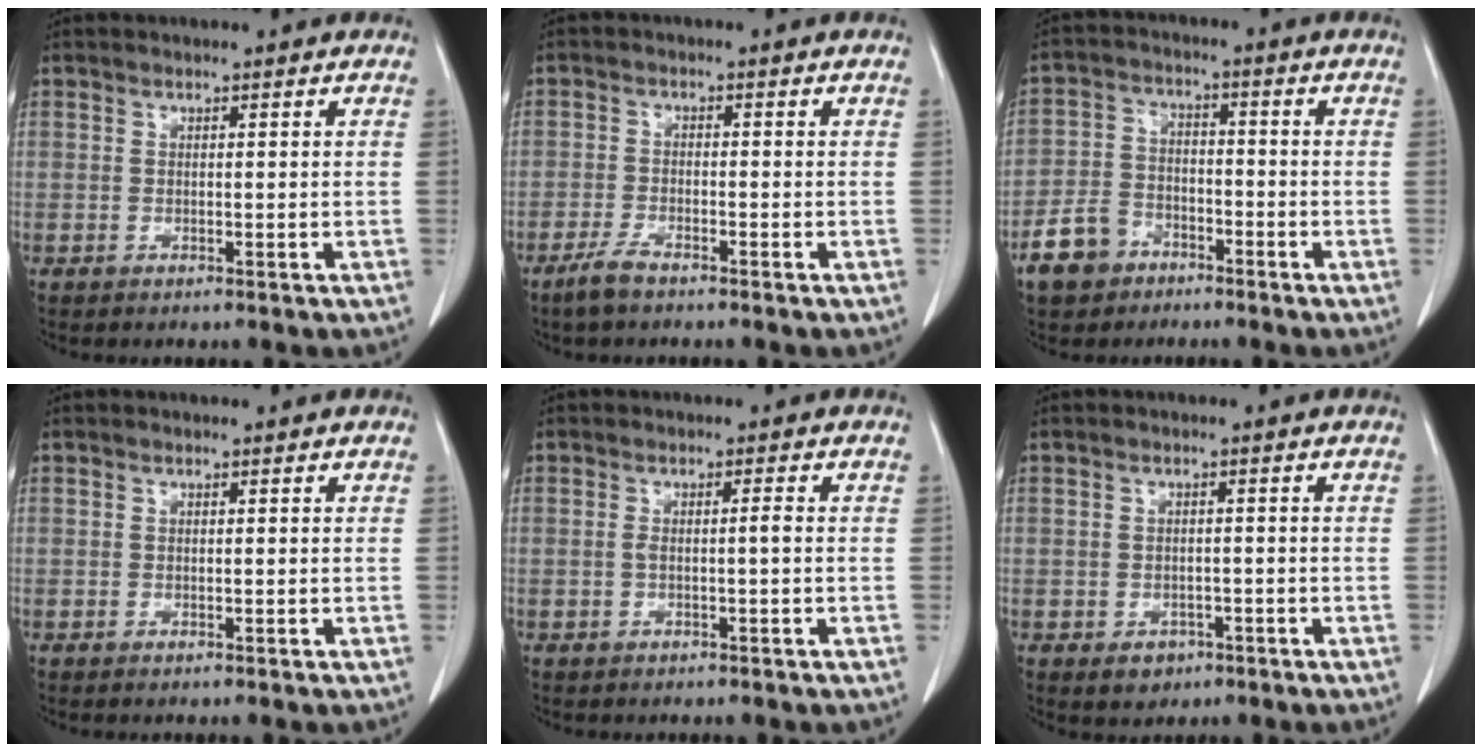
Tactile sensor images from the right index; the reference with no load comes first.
{"total": 3.2, "force": [-2.6, 0.6, 1.8], "torque": [-0.045, -0.004, -0.049]}
{"total": 7.1, "force": [-4.5, 5.1, 2.2], "torque": [-0.058, 0.009, -0.079]}
{"total": 0.0}
{"total": 0.8, "force": [-0.1, 0.0, 0.8], "torque": [-0.017, -0.001, 0.000]}
{"total": 2.7, "force": [-1.4, 2.1, 1.0], "torque": [-0.008, 0.005, -0.010]}